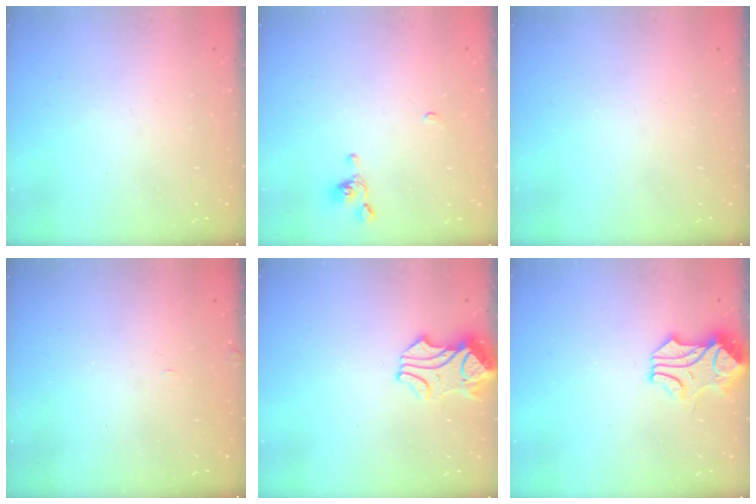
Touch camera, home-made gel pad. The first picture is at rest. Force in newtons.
{"total": 0.5, "press": 0.5, "slide": 0.3}
{"total": 0.0}
{"total": 4.8, "press": 4.8, "slide": 0.3}
{"total": 1.2, "press": 0.1, "slide": 1.2}
{"total": 1.2, "press": 1.1, "slide": 0.5}